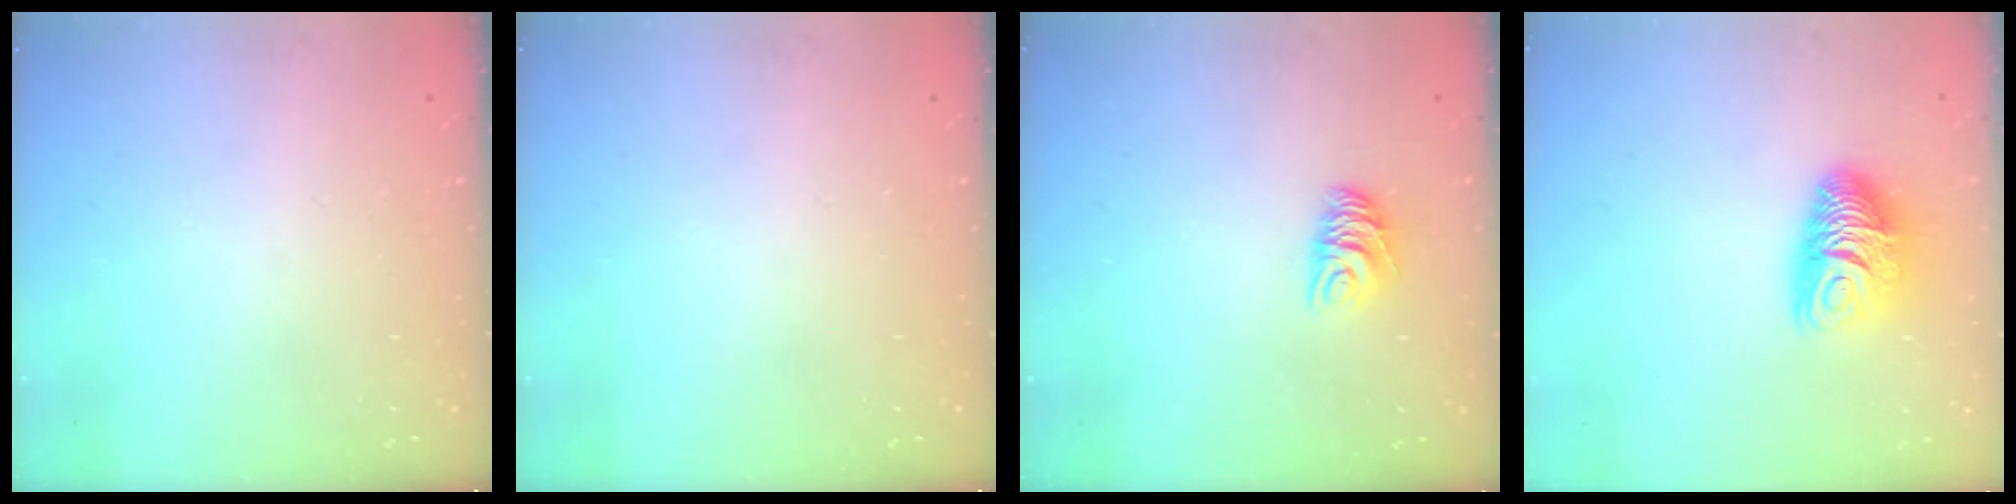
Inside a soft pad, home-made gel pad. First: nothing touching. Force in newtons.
{"total": 0.0}
{"total": 6.3, "press": 6.3, "slide": 0.4}
{"total": 10.0, "press": 9.9, "slide": 1.1}